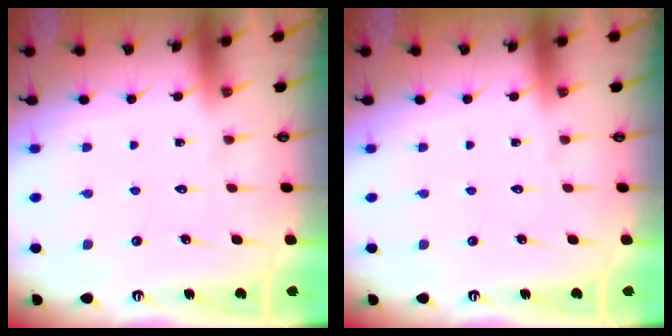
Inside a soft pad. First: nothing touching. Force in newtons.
{"total": 0.0}